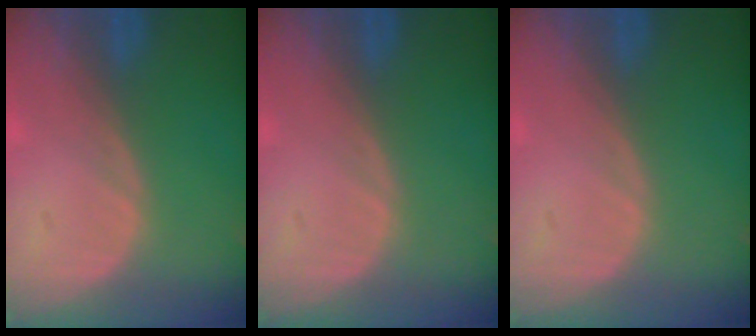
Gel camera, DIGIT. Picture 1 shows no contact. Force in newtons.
{"total": 0.0}
{"total": 0.0}